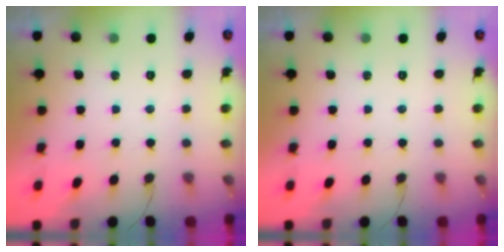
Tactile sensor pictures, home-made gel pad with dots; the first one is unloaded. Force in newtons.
{"total": 0.0}